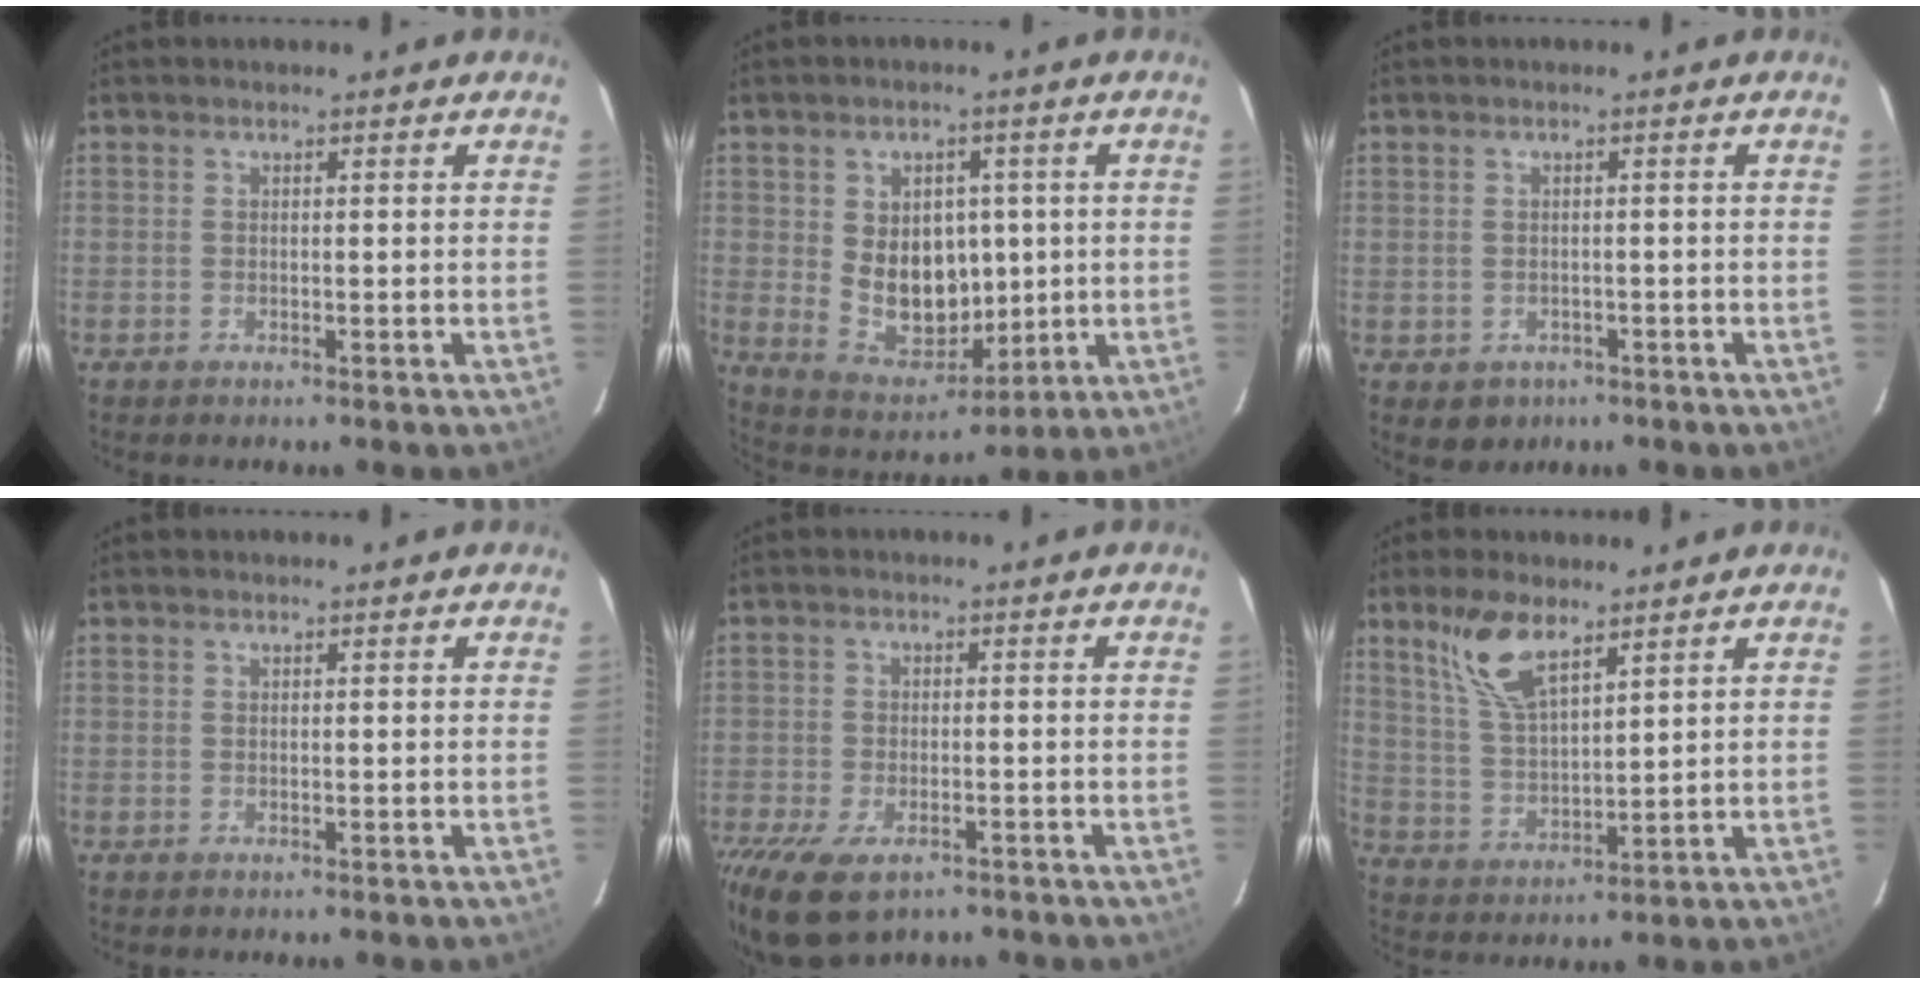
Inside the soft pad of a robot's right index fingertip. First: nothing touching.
{"total": 12.2, "force": [0.7, 9.5, 7.6], "torque": [-0.143, -0.005, 0.040]}
{"total": 3.5, "force": [-1.0, 3.3, 0.6], "torque": [-0.014, 0.001, -0.005]}
{"total": 0.0}
{"total": 12.4, "force": [-8.0, 6.2, 7.1], "torque": [-0.177, -0.038, -0.137]}
{"total": 9.7, "force": [6.3, 3.8, 6.3], "torque": [-0.123, 0.008, 0.134]}